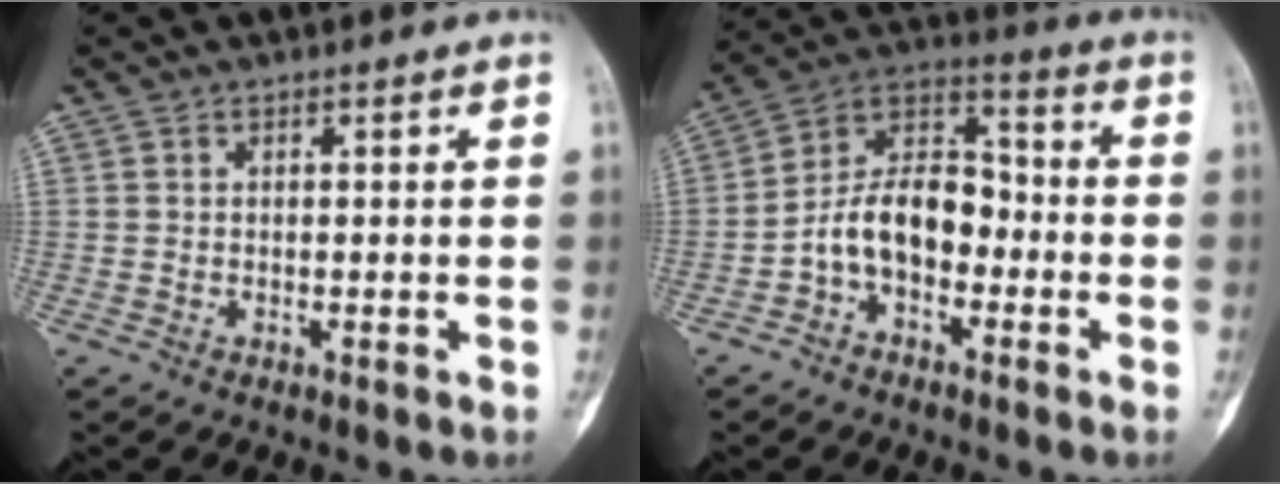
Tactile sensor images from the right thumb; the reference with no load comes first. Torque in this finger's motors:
{"motor_torque": [-0.17, 0.84, 0.81, -0.87, 0.08]}